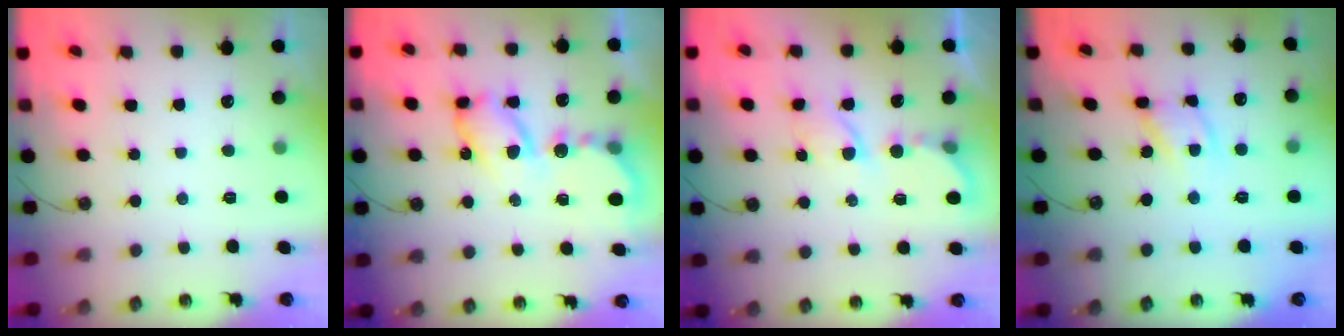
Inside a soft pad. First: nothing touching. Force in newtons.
{"total": 11.0, "press": 11.0, "slide": 0.9}
{"total": 6.0, "press": 6.0, "slide": 0.5}
{"total": 12.1, "press": 12.0, "slide": 1.3}